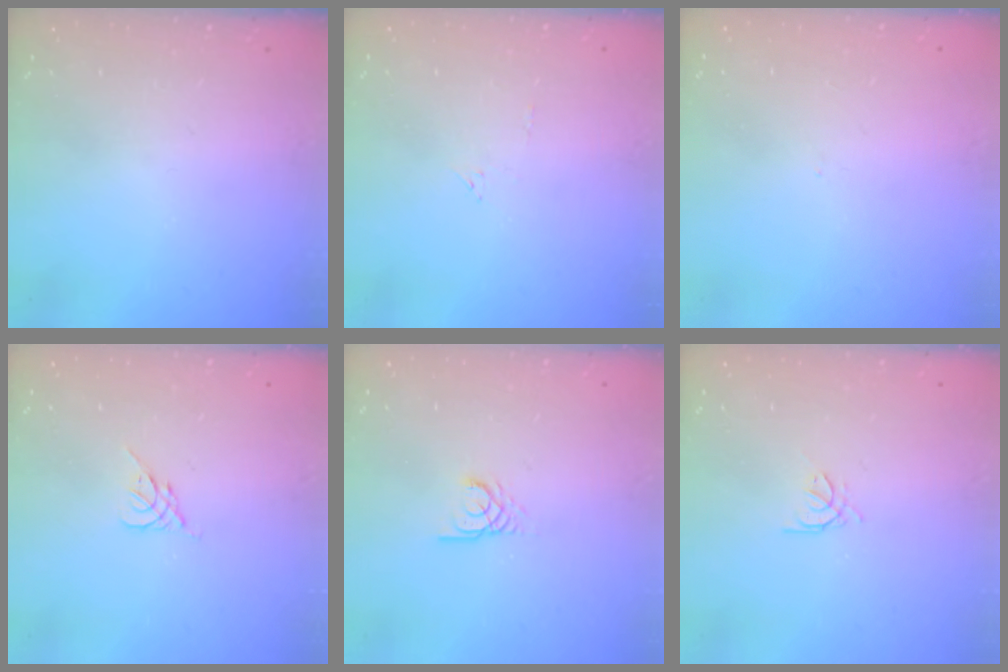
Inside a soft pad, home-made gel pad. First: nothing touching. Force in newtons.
{"total": 4.7, "press": 4.7, "slide": 0.2}
{"total": 0.0}
{"total": 2.6, "press": 2.5, "slide": 0.7}
{"total": 2.9, "press": 2.9, "slide": 0.2}
{"total": 1.2, "press": 1.1, "slide": 0.4}